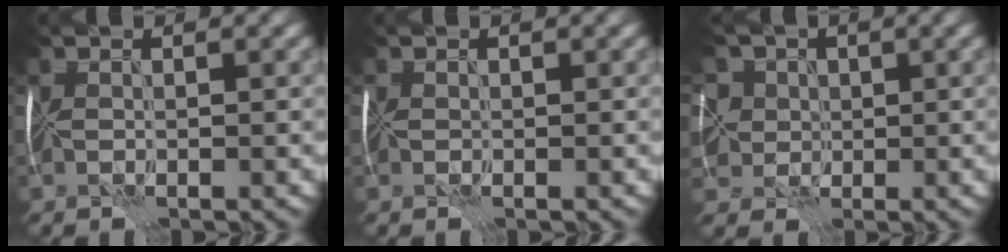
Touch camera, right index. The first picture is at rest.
{"total": 0.0}
{"total": 5.8, "force": [1.6, 5.0, 2.5], "torque": [-0.048, 0.013, 0.011]}